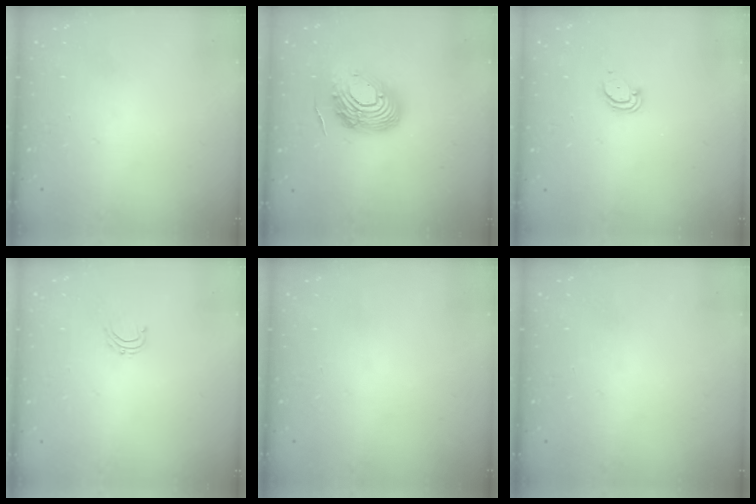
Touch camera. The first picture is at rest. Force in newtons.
{"total": 16.5, "press": 16.4, "slide": 1.4}
{"total": 2.6, "press": 2.6, "slide": 0.2}
{"total": 3.7, "press": 3.7, "slide": 0.3}
{"total": 0.0}
{"total": 0.0}